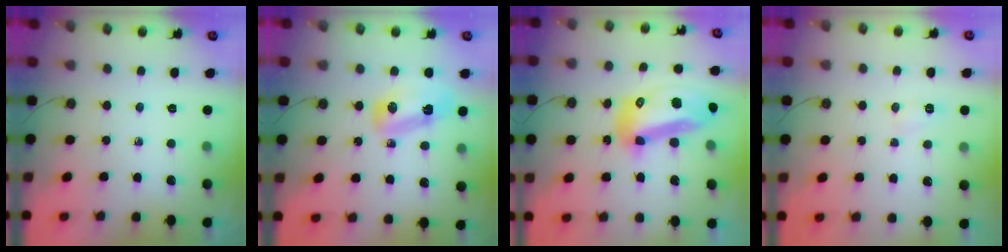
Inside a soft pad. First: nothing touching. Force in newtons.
{"total": 8.5, "press": 8.5, "slide": 0.7}
{"total": 16.2, "press": 16.1, "slide": 1.9}
{"total": 5.1, "press": 5.1, "slide": 0.6}